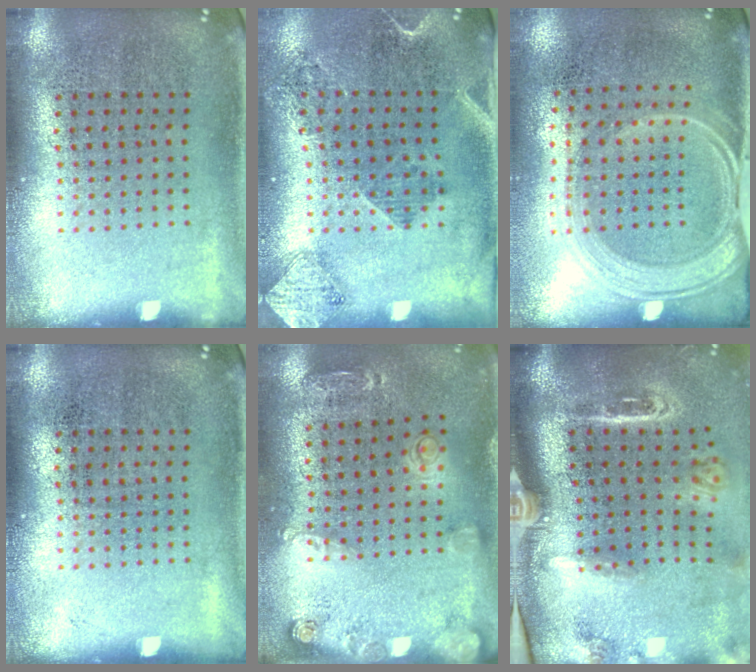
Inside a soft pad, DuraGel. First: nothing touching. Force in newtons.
{"total": 1.7, "press": 1.4, "slide": 1.0}
{"total": 1.6, "press": 1.4, "slide": 0.9}
{"total": 0.0}
{"total": 1.5, "press": 1.4, "slide": 0.7}
{"total": 3.2, "press": 2.1, "slide": 2.4}